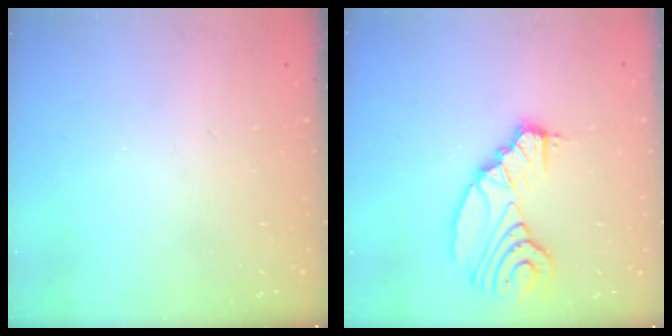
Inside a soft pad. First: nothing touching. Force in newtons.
{"total": 13.6, "press": 12.8, "slide": 4.4}